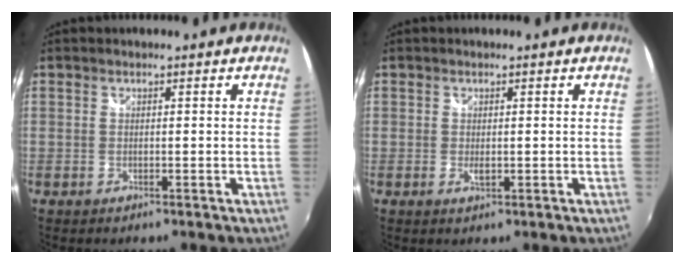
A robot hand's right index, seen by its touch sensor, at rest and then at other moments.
{"total": 1.4, "force": [-0.2, 0.6, 1.2], "torque": [-0.022, -0.002, -0.004]}